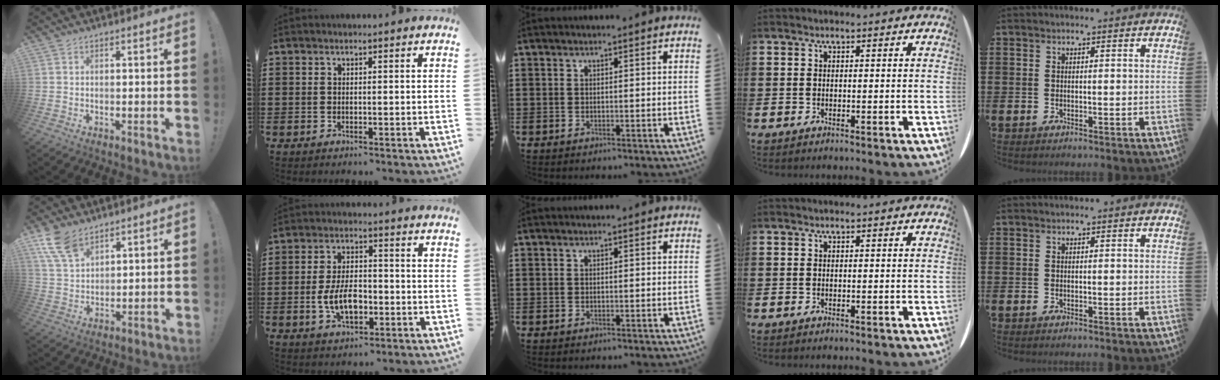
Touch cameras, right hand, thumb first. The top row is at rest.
{"thumb": {"total": 9.7, "force": [6.6, 4.8, 5.1], "torque": [-0.109, -0.026, 0.133]}, "index": {"total": 7.2, "force": [-1.8, 3.8, 5.8], "torque": [-0.120, 0.001, -0.038]}}